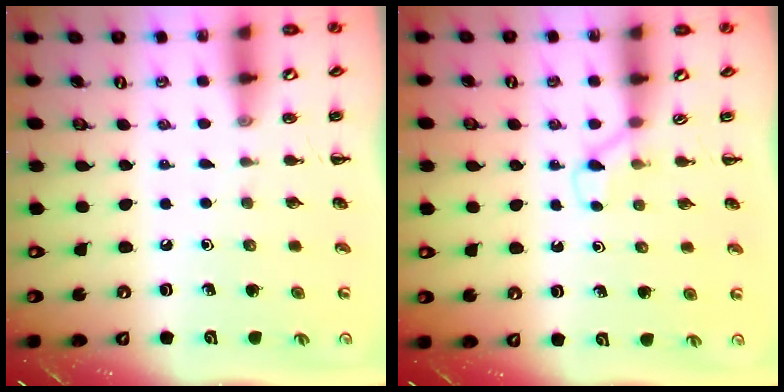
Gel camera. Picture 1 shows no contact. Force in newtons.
{"total": 2.1, "press": 2.0, "slide": 0.8}